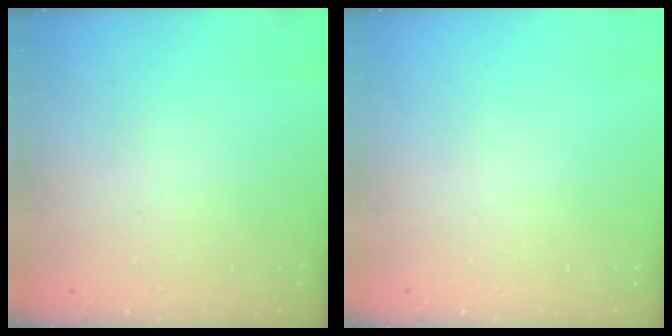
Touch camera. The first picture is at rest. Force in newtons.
{"total": 0.0}